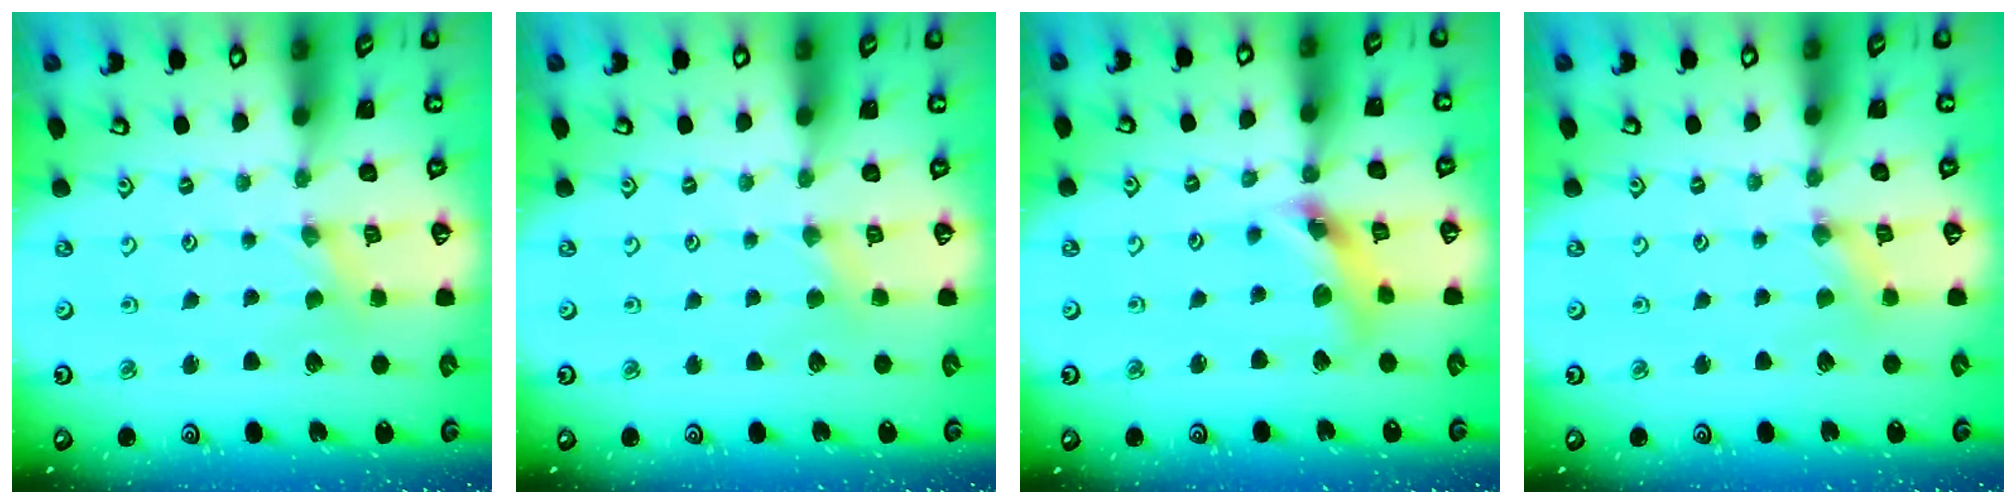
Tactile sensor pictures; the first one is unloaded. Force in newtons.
{"total": 1.6, "press": 1.6, "slide": 0.4}
{"total": 12.9, "press": 12.8, "slide": 1.5}
{"total": 0.8, "press": 0.7, "slide": 0.2}